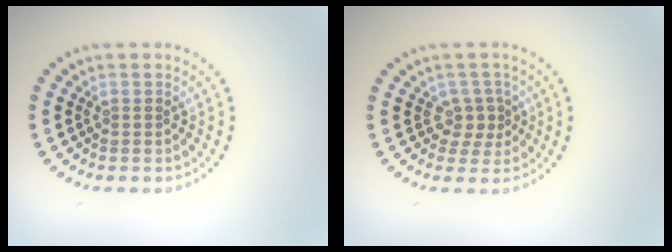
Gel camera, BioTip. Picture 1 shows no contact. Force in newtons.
{"total": 1.8, "press": 1.4, "slide": 1.0}